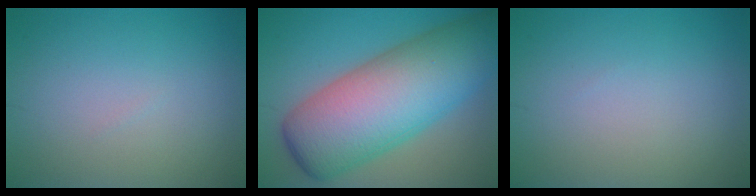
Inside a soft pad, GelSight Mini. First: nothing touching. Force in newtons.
{"total": 13.6, "press": 13.6, "slide": 0.4}
{"total": 0.0}